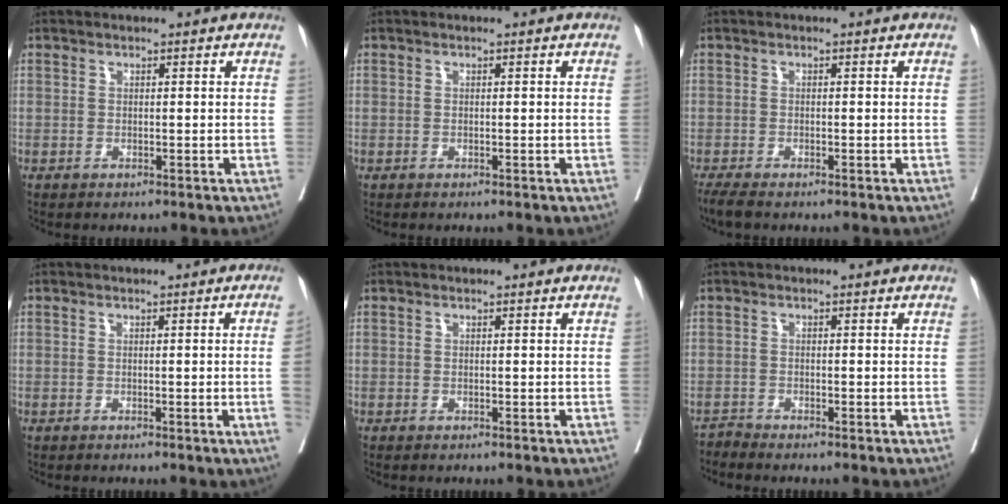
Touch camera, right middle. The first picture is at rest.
{"total": 0.0}
{"total": 2.8, "force": [-2.3, 0.4, 1.5], "torque": [-0.033, -0.011, -0.045]}
{"total": 3.2, "force": [-0.3, -1.2, 3.0], "torque": [-0.040, -0.003, -0.003]}
{"total": 0.0}
{"total": 1.3, "force": [-1.2, -0.4, -0.2], "torque": [0.007, -0.006, -0.026]}